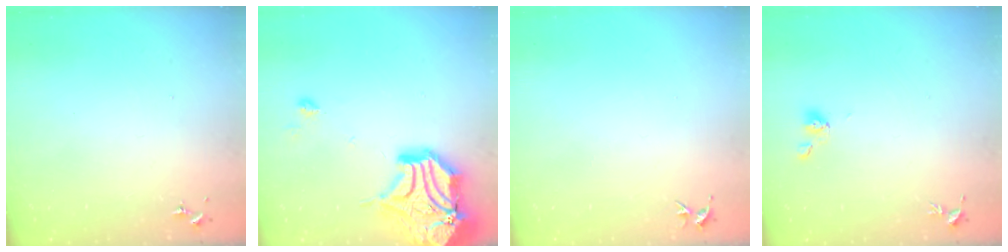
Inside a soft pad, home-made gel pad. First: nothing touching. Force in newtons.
{"total": 20.7, "press": 20.5, "slide": 3.1}
{"total": 3.3, "press": 3.3, "slide": 0.4}
{"total": 5.2, "press": 4.6, "slide": 2.3}